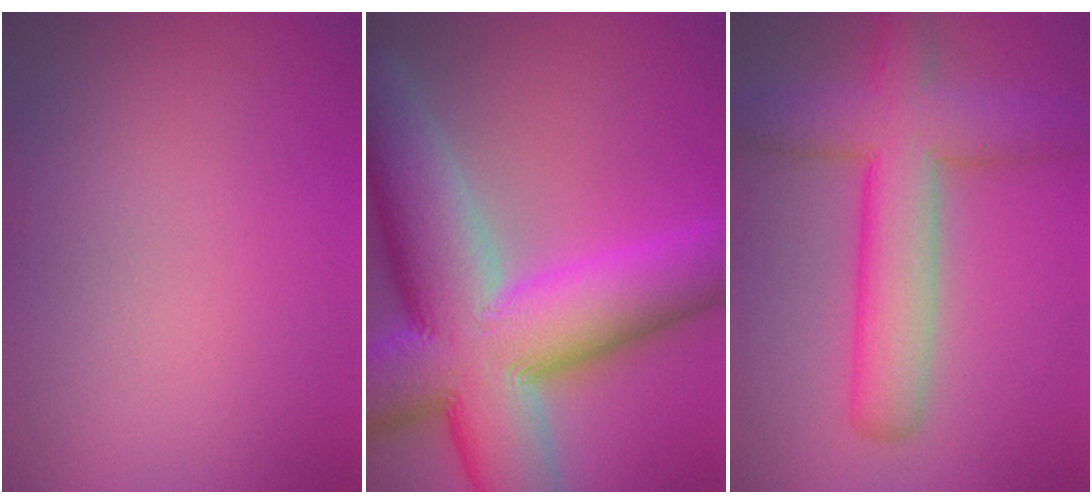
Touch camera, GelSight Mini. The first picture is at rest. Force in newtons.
{"total": 17.3, "press": 17.3, "slide": 0.9}
{"total": 7.8, "press": 7.8, "slide": 0.4}